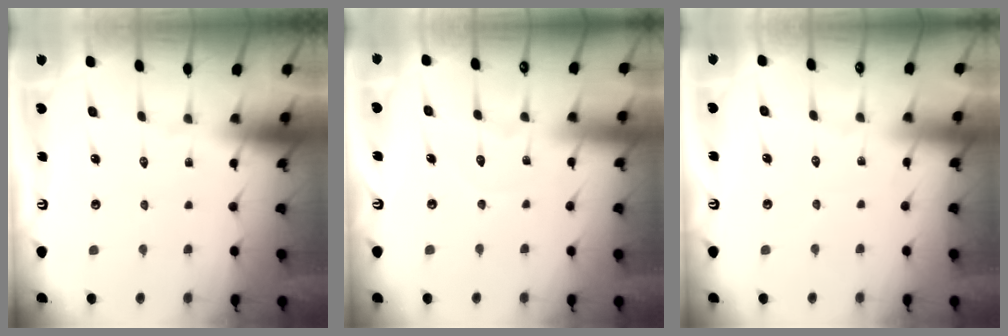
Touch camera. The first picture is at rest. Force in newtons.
{"total": 5.5, "press": 5.5, "slide": 0.5}
{"total": 2.1, "press": 2.1, "slide": 0.3}